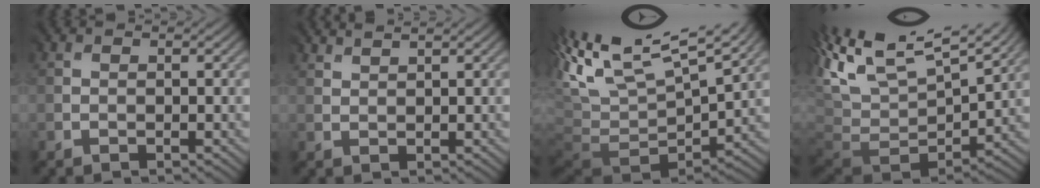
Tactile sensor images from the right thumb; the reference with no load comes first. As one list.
[{"total": 1.6, "force": [1.5, -0.3, -0.3], "torque": [0.002, 0.000, 0.034]}, {"total": 12.0, "force": [4.8, 6.1, 9.2], "torque": [-0.194, 0.010, 0.118]}, {"total": 10.8, "force": [4.4, 6.1, 7.7], "torque": [-0.190, -0.003, 0.094]}]